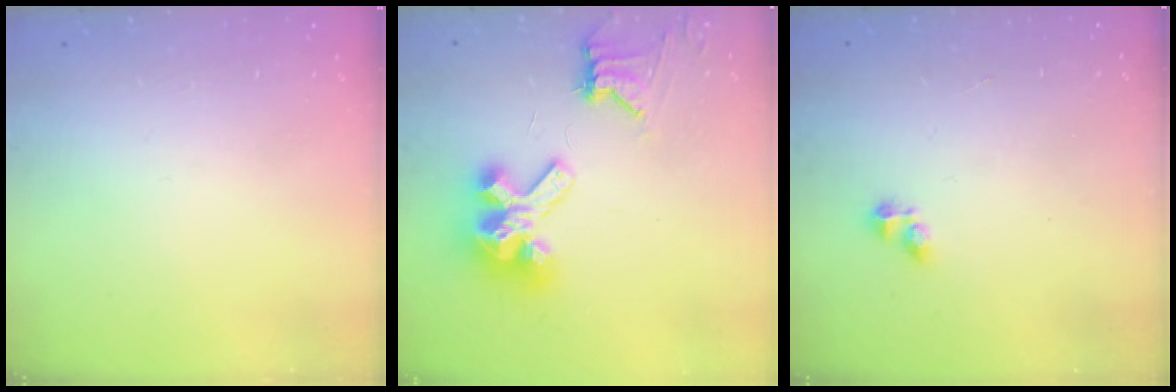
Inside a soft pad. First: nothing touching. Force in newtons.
{"total": 11.8, "press": 11.7, "slide": 1.4}
{"total": 2.7, "press": 2.7, "slide": 0.4}